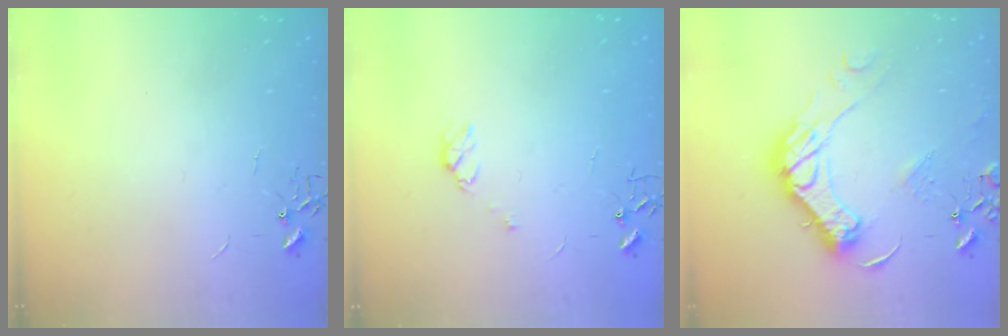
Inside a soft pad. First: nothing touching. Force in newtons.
{"total": 5.3, "press": 5.2, "slide": 0.7}
{"total": 17.8, "press": 17.8, "slide": 1.3}